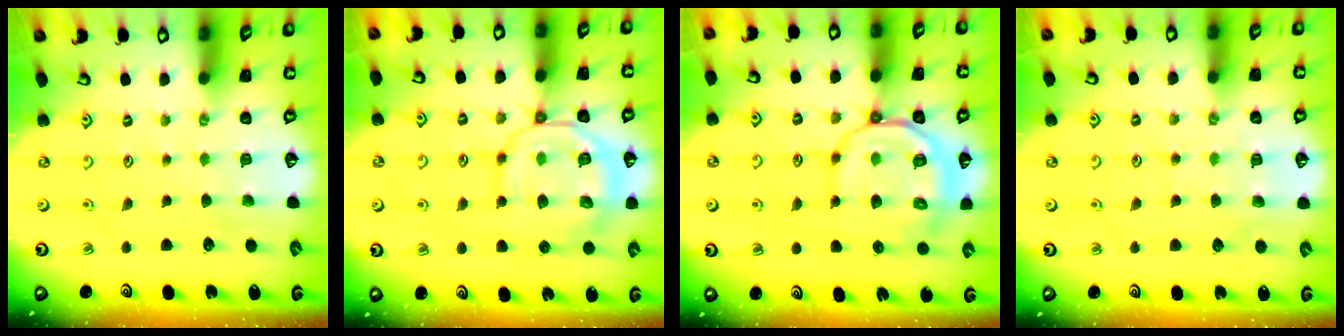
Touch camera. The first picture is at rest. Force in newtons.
{"total": 12.0, "press": 11.9, "slide": 1.2}
{"total": 12.5, "press": 12.3, "slide": 1.9}
{"total": 5.7, "press": 5.6, "slide": 0.8}